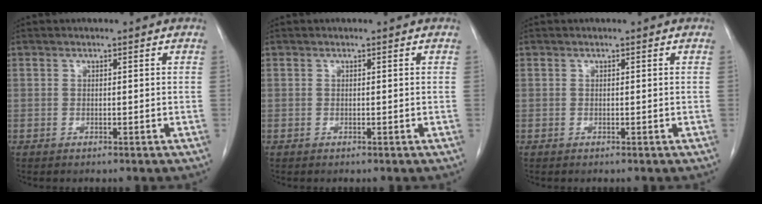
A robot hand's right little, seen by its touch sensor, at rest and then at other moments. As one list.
[{"total": 0.0}, {"total": 0.0}]